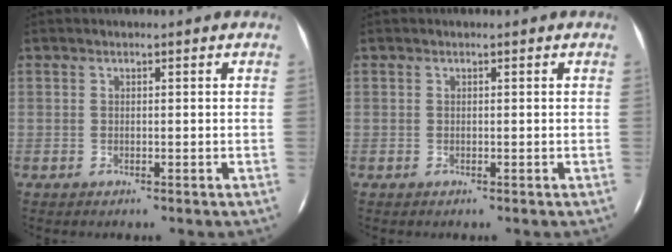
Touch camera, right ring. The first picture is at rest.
{"total": 0.0}